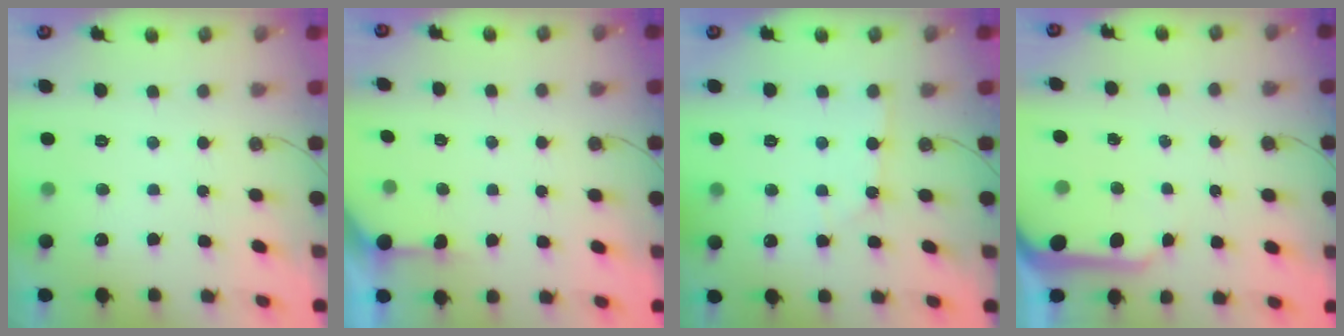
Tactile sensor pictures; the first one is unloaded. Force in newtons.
{"total": 2.7, "press": 2.7, "slide": 0.3}
{"total": 1.8, "press": 1.8, "slide": 0.3}
{"total": 7.2, "press": 7.2, "slide": 0.7}